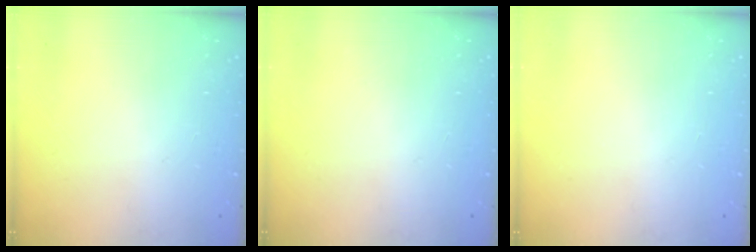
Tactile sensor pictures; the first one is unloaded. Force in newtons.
{"total": 0.0}
{"total": 0.0}